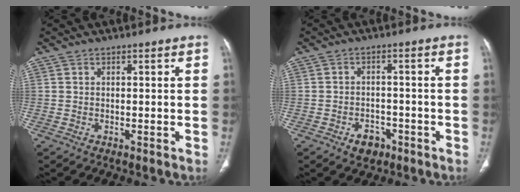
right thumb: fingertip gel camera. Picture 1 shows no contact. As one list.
[{"total": 4.3, "force": [-2.4, 3.0, 1.9], "torque": [-0.013, 0.018, -0.031]}]